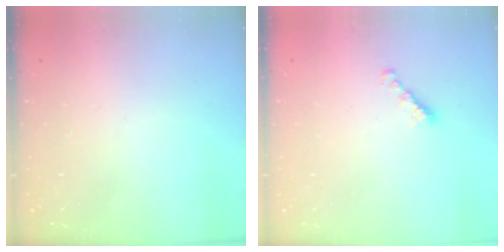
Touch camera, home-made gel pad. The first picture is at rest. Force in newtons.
{"total": 2.2, "press": 2.1, "slide": 0.5}